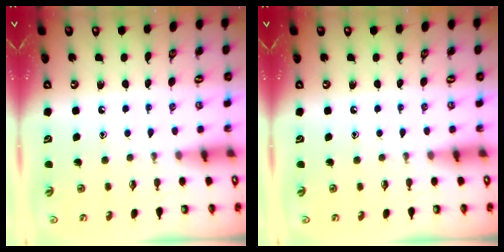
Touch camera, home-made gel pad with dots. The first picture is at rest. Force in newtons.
{"total": 0.0}